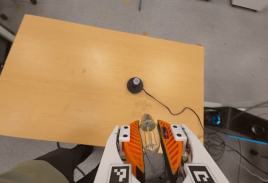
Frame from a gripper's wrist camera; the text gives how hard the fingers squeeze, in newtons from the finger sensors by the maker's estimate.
{"total": 17.8, "left": 18.9, "right": 16.7}